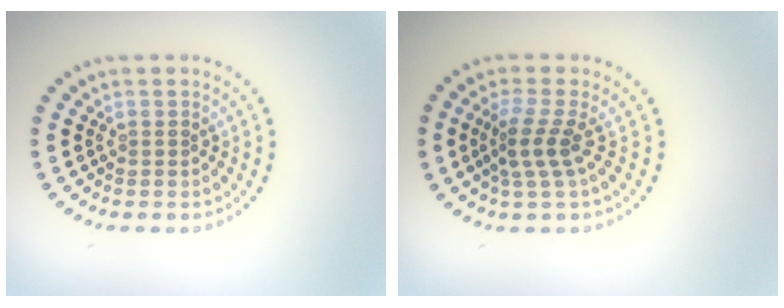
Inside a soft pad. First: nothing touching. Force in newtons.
{"total": 2.5, "press": 1.9, "slide": 1.7}